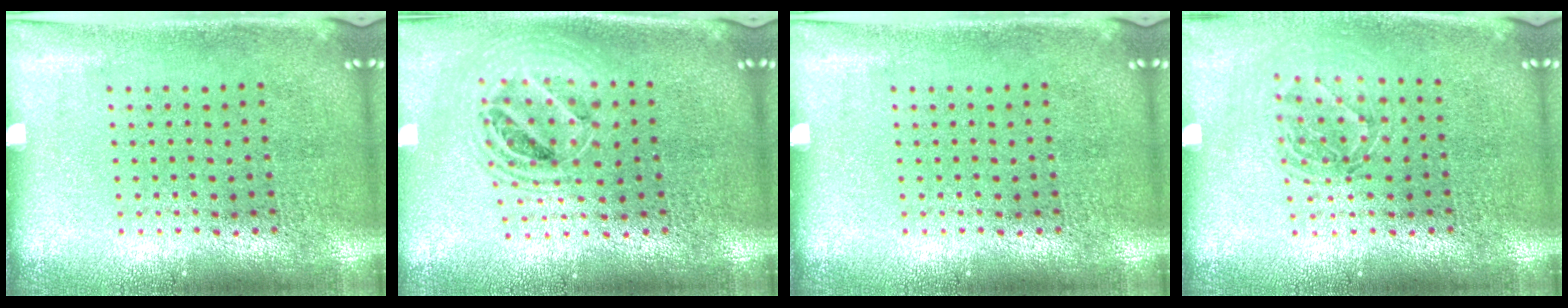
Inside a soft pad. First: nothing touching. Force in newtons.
{"total": 1.8, "press": 1.5, "slide": 1.0}
{"total": 0.0}
{"total": 1.3, "press": 1.1, "slide": 0.6}